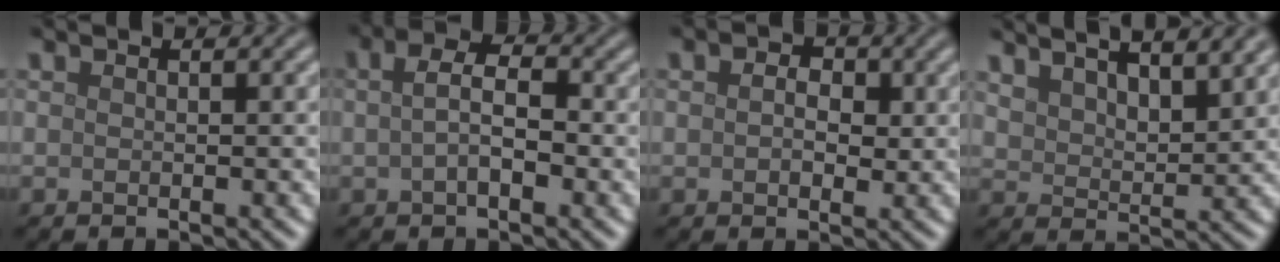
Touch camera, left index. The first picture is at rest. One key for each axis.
{"total": 3.4, "fx": 0.0, "fy": 1.7, "fz": 2.9, "tx": -0.059, "ty": 0.005, "tz": -0.007}
{"total": 3.1, "fx": 0.7, "fy": 2.1, "fz": 2.2, "tx": -0.028, "ty": 0.007, "tz": -0.002}
{"total": 9.6, "fx": 6.5, "fy": 3.8, "fz": 5.9, "tx": -0.083, "ty": 0.031, "tz": 0.078}